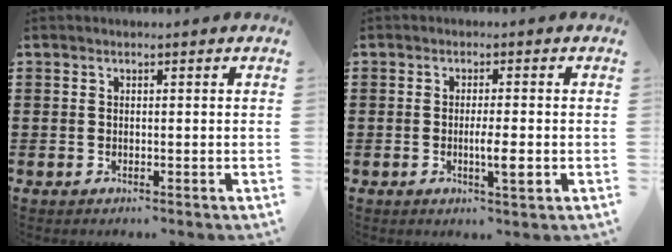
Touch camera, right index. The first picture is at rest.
{"total": 3.8, "force": [-1.0, 0.4, 3.6], "torque": [-0.069, -0.008, -0.021]}